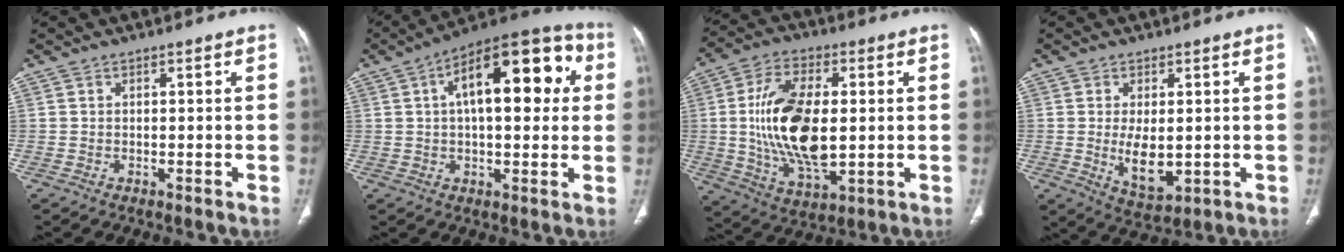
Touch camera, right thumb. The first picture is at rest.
{"total": 21.2, "force": [5.0, 9.5, 18.3], "torque": [-0.240, 0.029, 0.064]}
{"total": 18.5, "force": [0.6, 9.2, 16.1], "torque": [-0.303, -0.011, 0.017]}
{"total": 7.3, "force": [-0.4, 3.7, 6.2], "torque": [-0.098, -0.018, 0.008]}